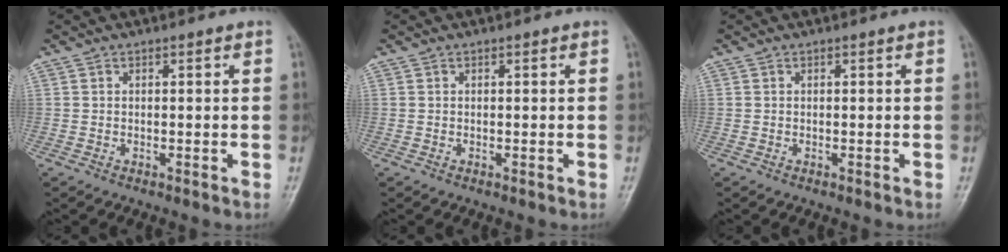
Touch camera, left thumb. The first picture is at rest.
{"total": 0.0}
{"total": 0.0}